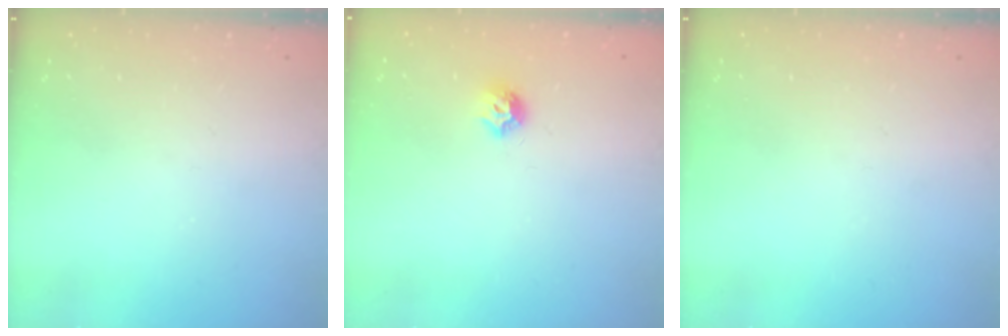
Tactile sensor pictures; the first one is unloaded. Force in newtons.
{"total": 6.3, "press": 6.3, "slide": 0.1}
{"total": 0.0}